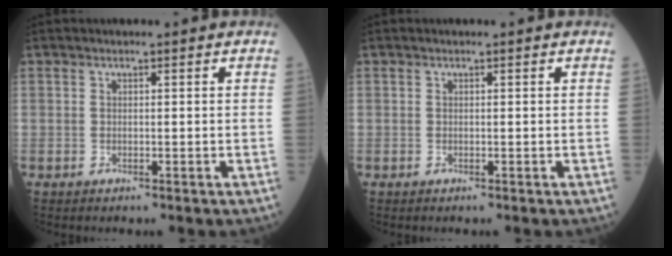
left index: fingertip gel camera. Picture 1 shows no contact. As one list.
[{"total": 0.0}]